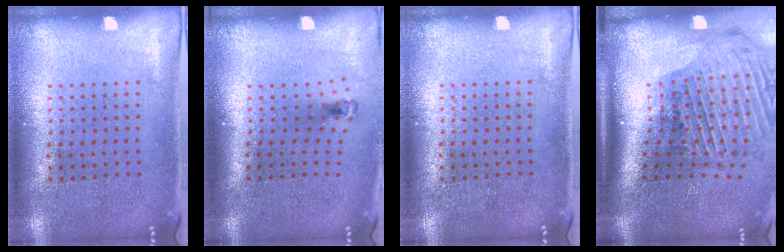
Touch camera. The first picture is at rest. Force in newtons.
{"total": 0.6, "press": 0.4, "slide": 0.5}
{"total": 0.0}
{"total": 3.0, "press": 2.2, "slide": 2.0}